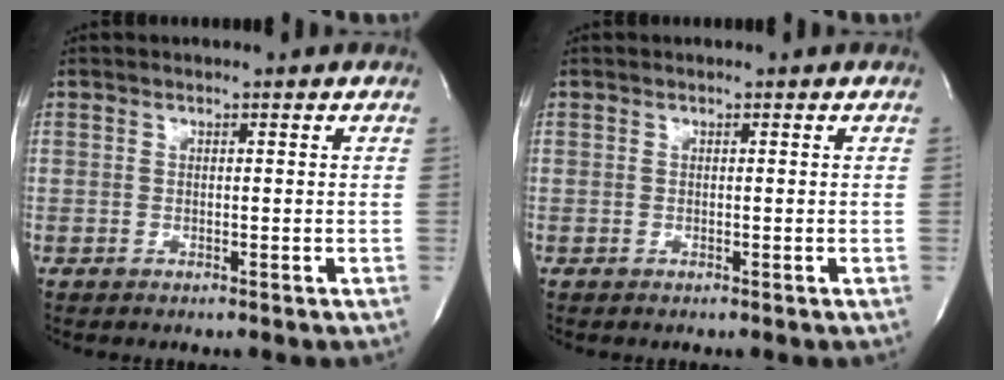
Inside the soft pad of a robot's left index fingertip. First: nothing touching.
{"total": 0.0}